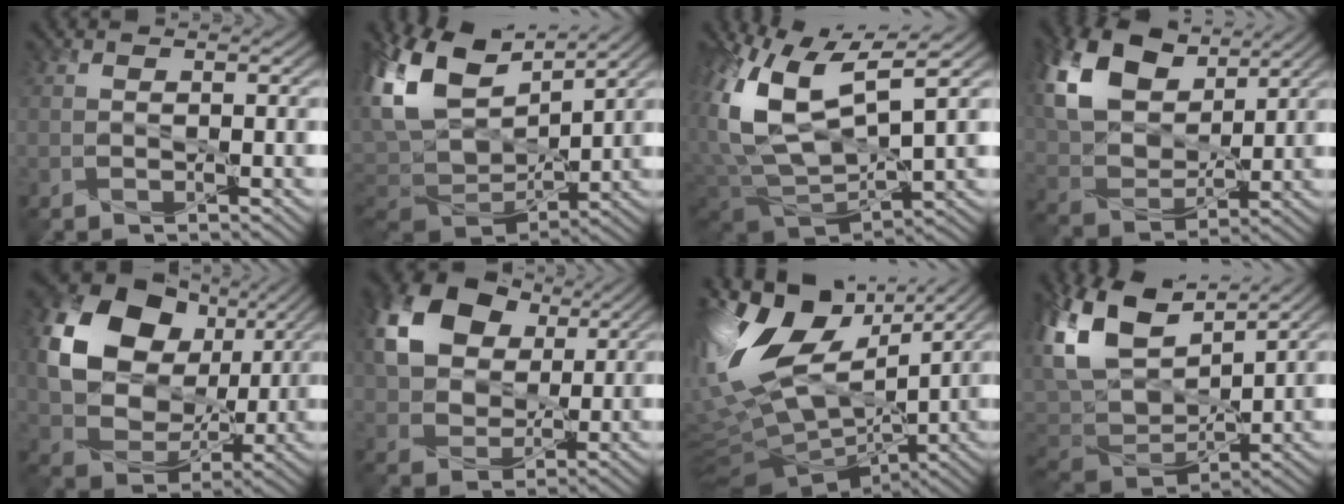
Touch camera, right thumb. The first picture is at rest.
{"total": 12.8, "force": [3.1, 8.0, 9.6], "torque": [-0.239, 0.001, 0.061]}
{"total": 15.3, "force": [5.5, 5.9, 12.9], "torque": [-0.291, 0.012, 0.110]}
{"total": 14.4, "force": [7.1, 9.0, 8.7], "torque": [-0.221, 0.025, 0.132]}
{"total": 17.4, "force": [5.2, 13.1, 10.1], "torque": [-0.243, 0.019, 0.107]}
{"total": 14.5, "force": [5.7, 10.1, 8.7], "torque": [-0.213, 0.031, 0.106]}
{"total": 19.5, "force": [4.0, 11.4, 15.2], "torque": [-0.298, -0.001, 0.082]}
{"total": 13.6, "force": [4.8, 8.1, 9.8], "torque": [-0.254, 0.009, 0.084]}